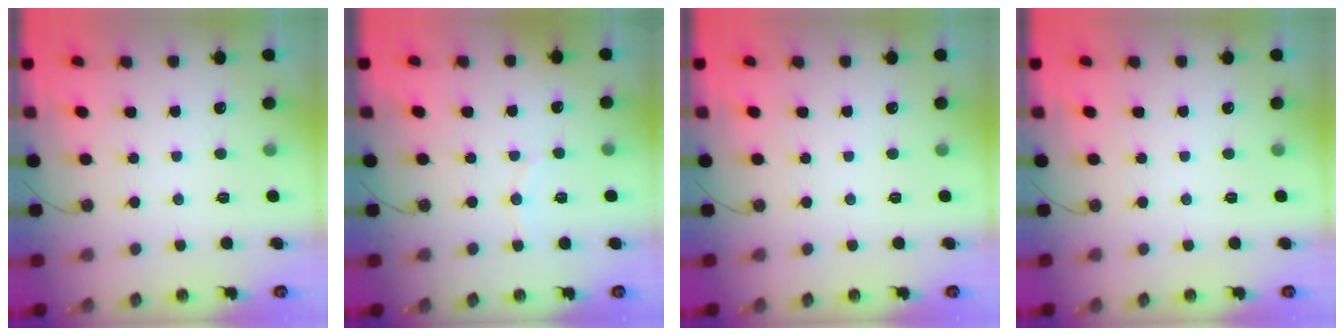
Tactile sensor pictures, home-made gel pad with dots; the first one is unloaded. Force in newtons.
{"total": 5.3, "press": 5.1, "slide": 1.4}
{"total": 0.0}
{"total": 0.0}